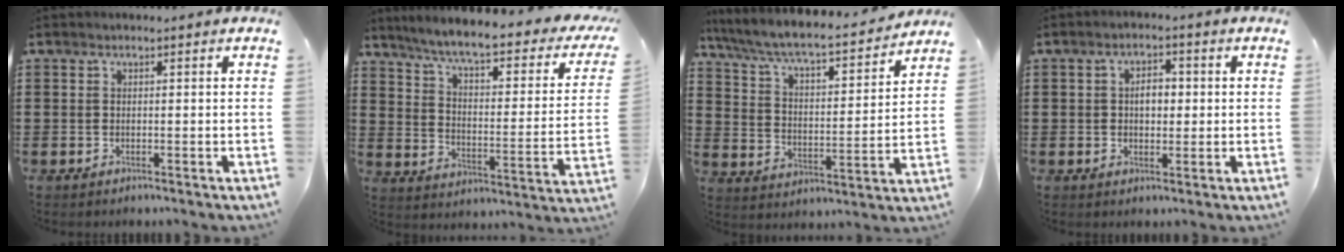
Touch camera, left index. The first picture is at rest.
{"total": 5.8, "force": [4.7, 0.0, 3.5], "torque": [-0.088, -0.039, 0.072]}
{"total": 6.1, "force": [5.6, 0.4, 2.5], "torque": [-0.075, -0.045, 0.087]}
{"total": 3.4, "force": [0.0, 2.1, 2.6], "torque": [-0.047, 0.007, -0.006]}